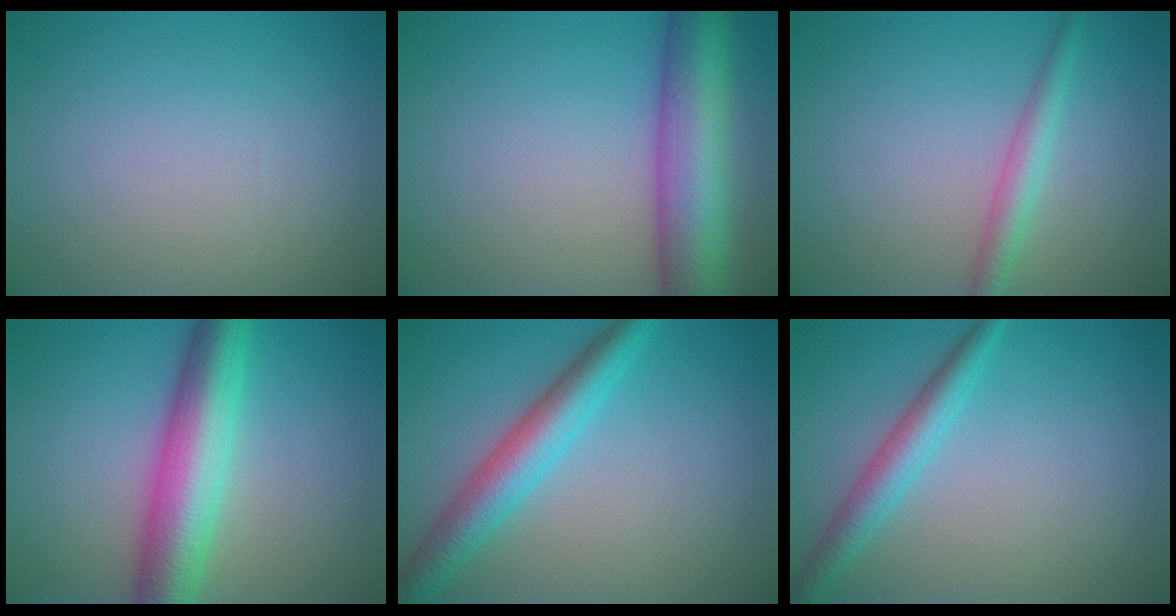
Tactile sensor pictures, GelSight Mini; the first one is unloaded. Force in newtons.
{"total": 9.4, "press": 9.4, "slide": 0.4}
{"total": 2.4, "press": 2.4, "slide": 0.1}
{"total": 7.9, "press": 7.9, "slide": 0.1}
{"total": 5.0, "press": 5.0, "slide": 0.1}
{"total": 3.1, "press": 3.1, "slide": 0.0}